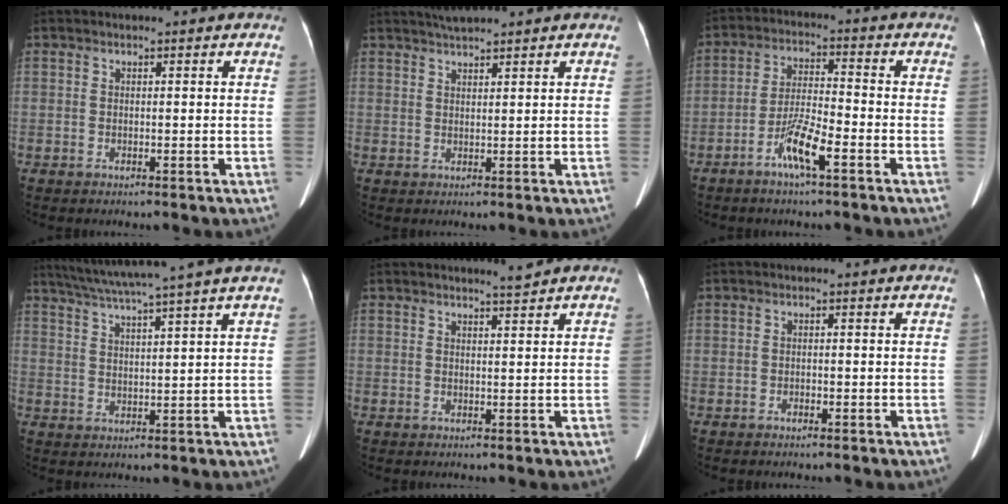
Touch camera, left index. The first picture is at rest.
{"total": 3.1, "force": [2.8, 0.1, 1.4], "torque": [-0.026, 0.015, 0.048]}
{"total": 6.7, "force": [-4.0, 0.4, 5.4], "torque": [-0.113, -0.005, -0.076]}
{"total": 12.4, "force": [10.4, -2.2, 6.5], "torque": [-0.113, 0.006, 0.150]}
{"total": 1.3, "force": [1.2, -0.5, 0.2], "torque": [-0.012, -0.014, 0.022]}
{"total": 0.7, "force": [-0.6, 0.2, 0.2], "torque": [-0.007, -0.004, -0.010]}